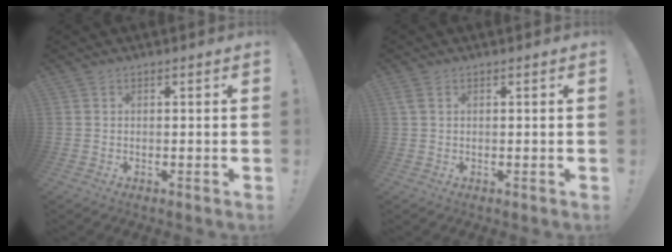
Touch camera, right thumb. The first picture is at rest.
{"total": 1.5, "force": [0.5, 0.8, 1.2], "torque": [-0.031, 0.007, 0.012]}